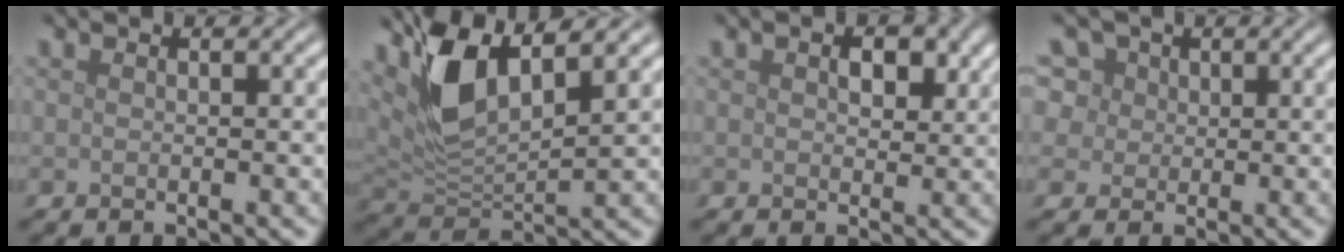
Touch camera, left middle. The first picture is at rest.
{"total": 5.8, "force": [3.4, 1.9, 4.4], "torque": [-0.099, -0.001, 0.068]}
{"total": 2.1, "force": [0.7, 1.3, 1.5], "torque": [-0.019, -0.003, 0.010]}
{"total": 9.5, "force": [5.1, 6.8, 4.3], "torque": [-0.089, 0.034, 0.060]}